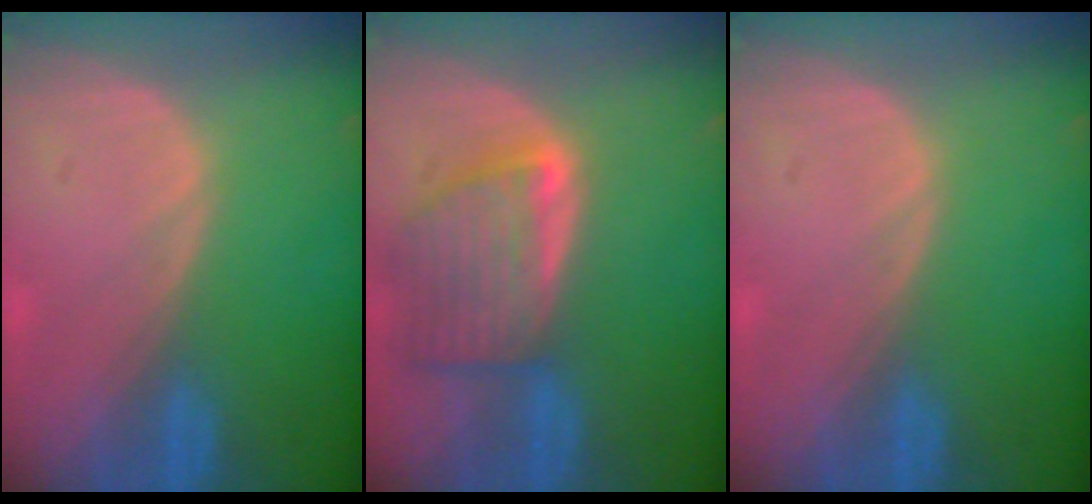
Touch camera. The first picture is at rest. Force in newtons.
{"total": 7.9, "press": 7.1, "slide": 3.4}
{"total": 0.0}